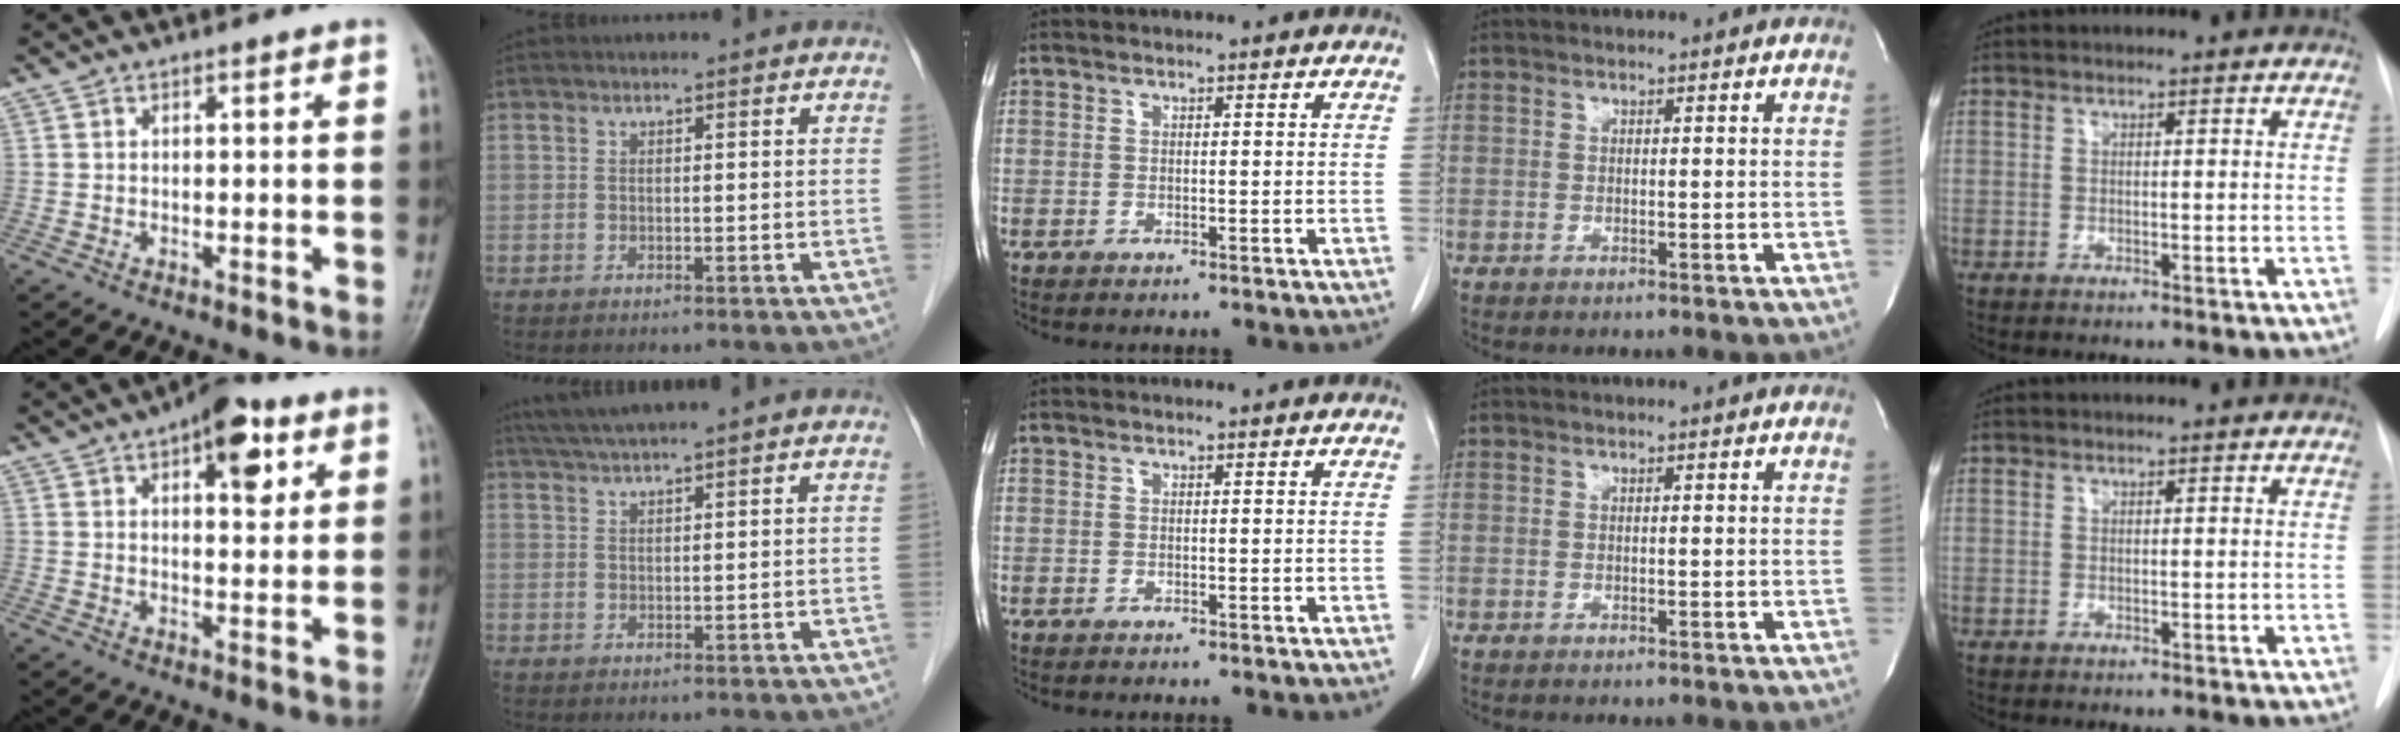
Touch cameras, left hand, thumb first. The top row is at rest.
{"thumb": {"total": 10.0, "force": [4.5, 4.5, 7.7], "torque": [-0.077, -0.012, 0.058]}, "index": {"total": 4.4, "force": [3.7, -0.9, 2.2], "torque": [-0.041, 0.023, 0.070]}}